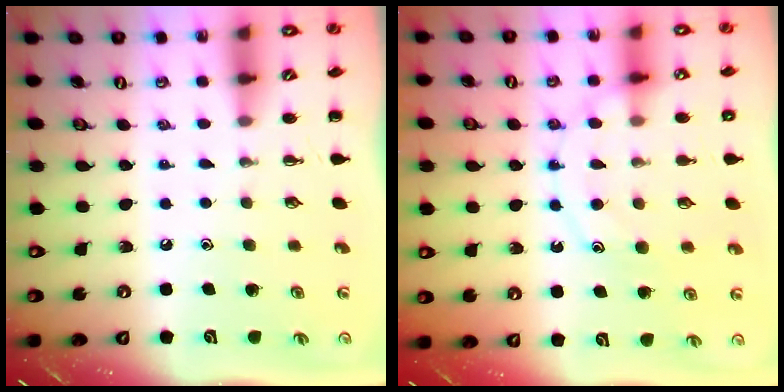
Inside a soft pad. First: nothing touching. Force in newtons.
{"total": 11.8, "press": 11.7, "slide": 1.1}